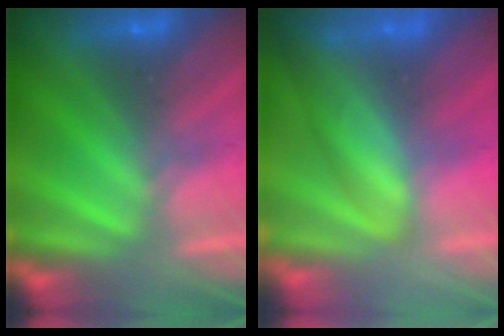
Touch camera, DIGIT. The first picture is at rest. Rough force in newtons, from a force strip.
{"total": 3.5}